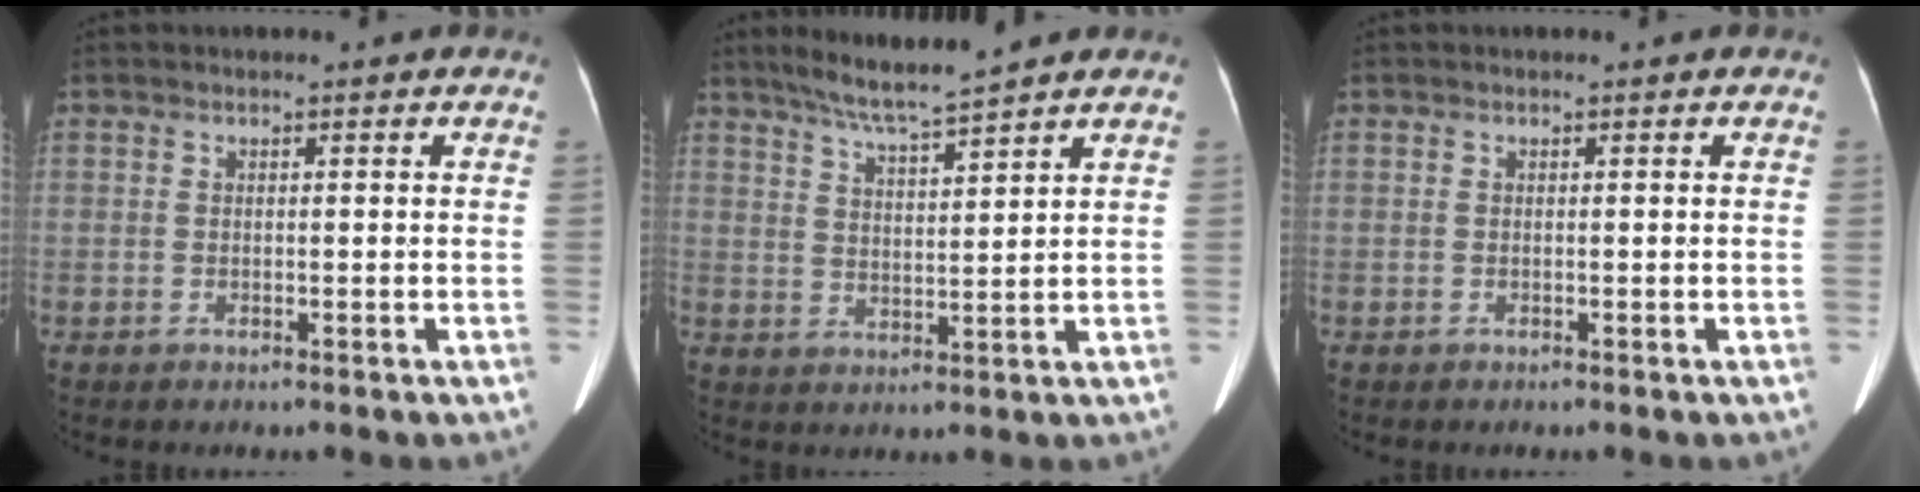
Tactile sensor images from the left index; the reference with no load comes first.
{"total": 7.2, "force": [6.3, -0.8, 3.5], "torque": [-0.068, 0.001, 0.117]}
{"total": 0.0}